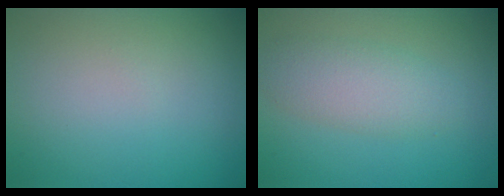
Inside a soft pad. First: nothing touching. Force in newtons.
{"total": 3.6, "press": 3.6, "slide": 0.1}